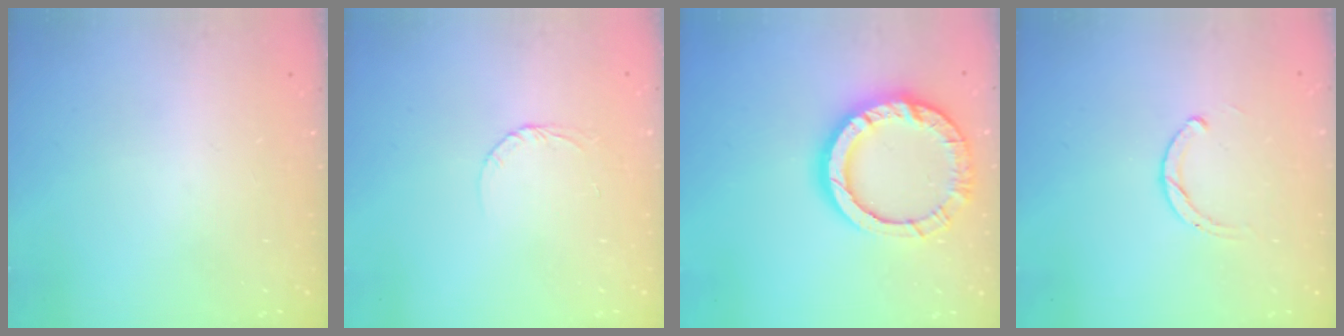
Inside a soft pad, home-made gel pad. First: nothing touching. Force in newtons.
{"total": 3.5, "press": 3.5, "slide": 0.3}
{"total": 16.2, "press": 16.2, "slide": 1.4}
{"total": 1.8, "press": 1.8, "slide": 0.2}